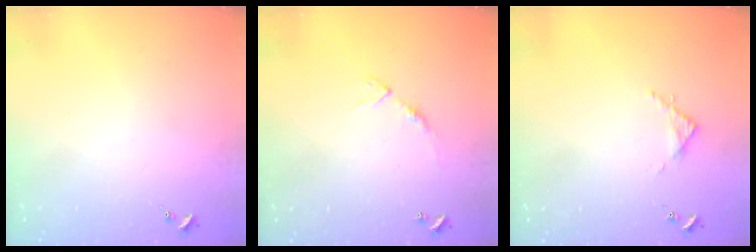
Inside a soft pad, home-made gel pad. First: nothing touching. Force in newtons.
{"total": 8.4, "press": 8.4, "slide": 0.6}
{"total": 2.8, "press": 2.8, "slide": 0.4}